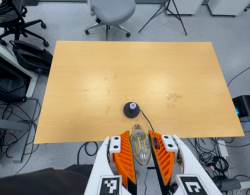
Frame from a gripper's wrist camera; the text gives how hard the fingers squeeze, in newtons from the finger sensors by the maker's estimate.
{"total": 14.6, "left": 16.9, "right": 12.4}